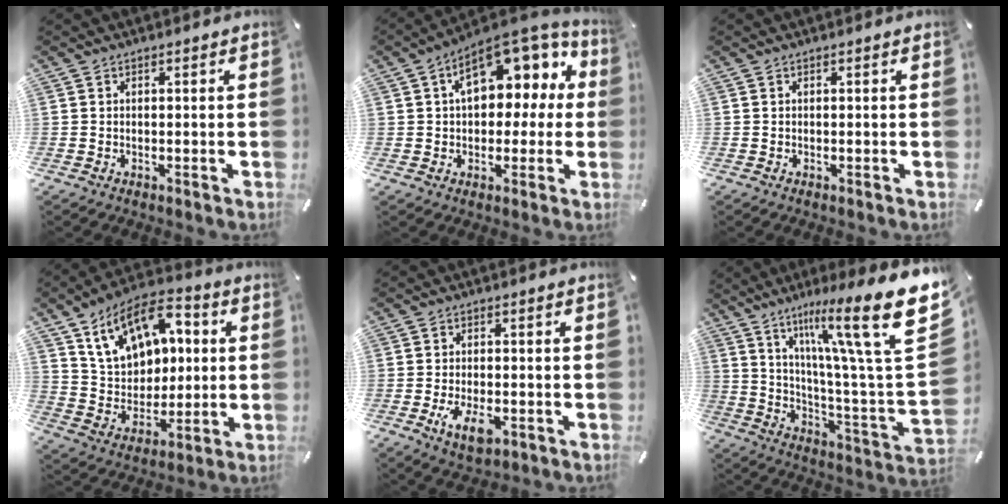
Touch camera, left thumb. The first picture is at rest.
{"total": 12.8, "force": [5.0, 8.4, 8.2], "torque": [-0.113, -0.027, 0.088]}
{"total": 0.0}
{"total": 16.3, "force": [7.1, 12.1, 8.4], "torque": [-0.150, -0.016, 0.137]}
{"total": 5.6, "force": [-1.9, 3.0, 4.4], "torque": [-0.095, -0.005, -0.040]}
{"total": 25.3, "force": [13.7, 4.3, 20.9], "torque": [-0.326, -0.095, 0.208]}